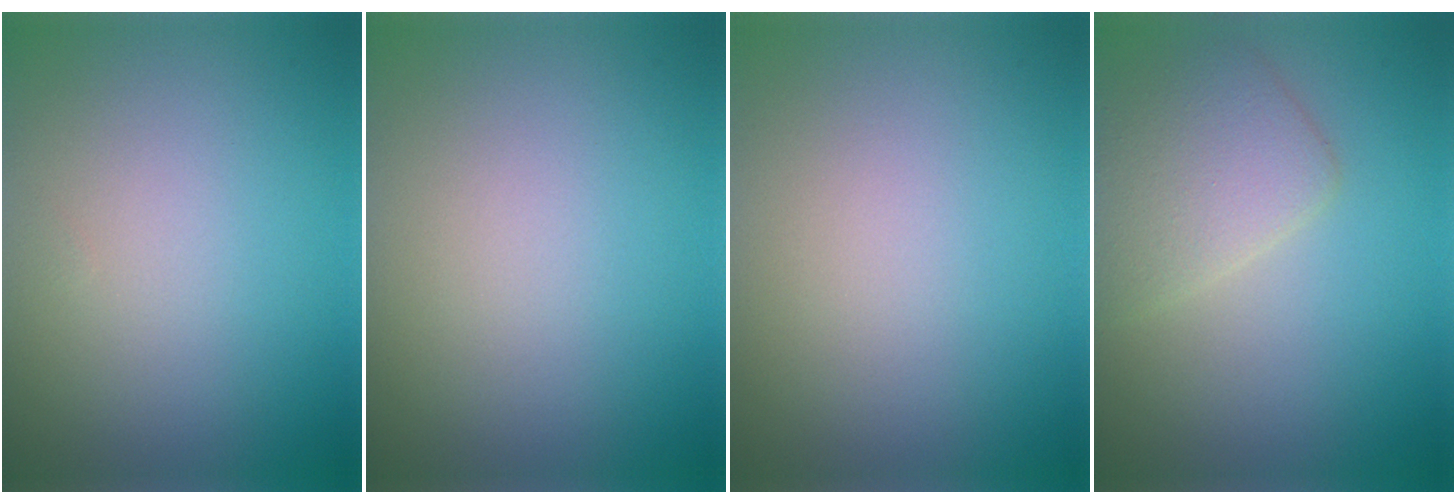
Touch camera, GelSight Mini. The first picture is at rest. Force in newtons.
{"total": 0.0}
{"total": 0.0}
{"total": 3.8, "press": 3.8, "slide": 0.2}